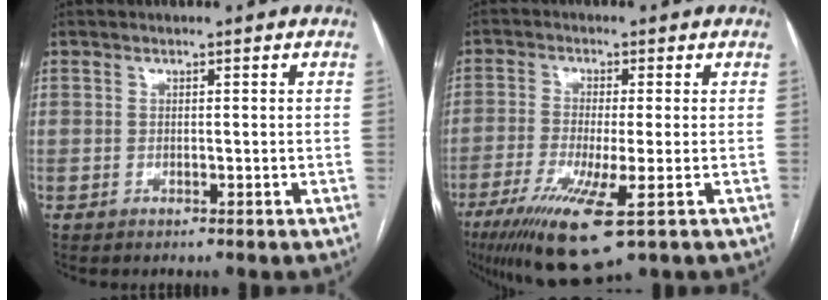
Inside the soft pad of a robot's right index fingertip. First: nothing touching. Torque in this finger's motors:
{"motor_torque": [1.85, -0.28, 0.58, 0.18]}